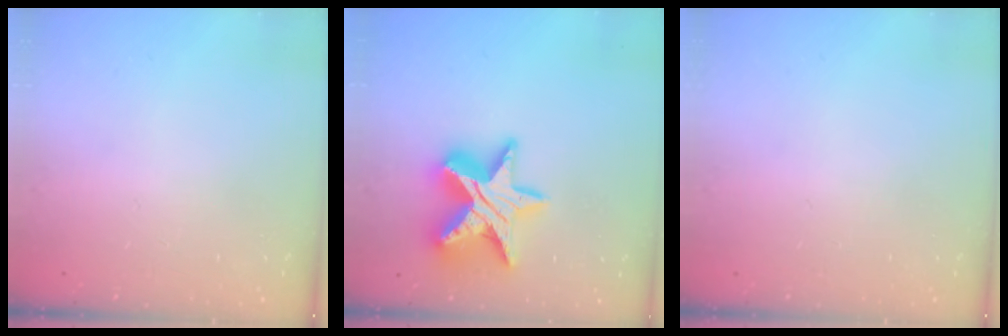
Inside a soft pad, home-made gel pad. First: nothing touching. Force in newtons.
{"total": 18.2, "press": 18.2, "slide": 1.2}
{"total": 0.0}